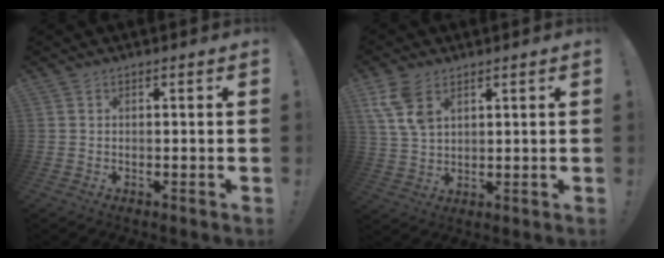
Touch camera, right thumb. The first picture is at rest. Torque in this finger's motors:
{"motor_torque": [-0.05, 0.04, -0.24, 0.13, 0.16]}